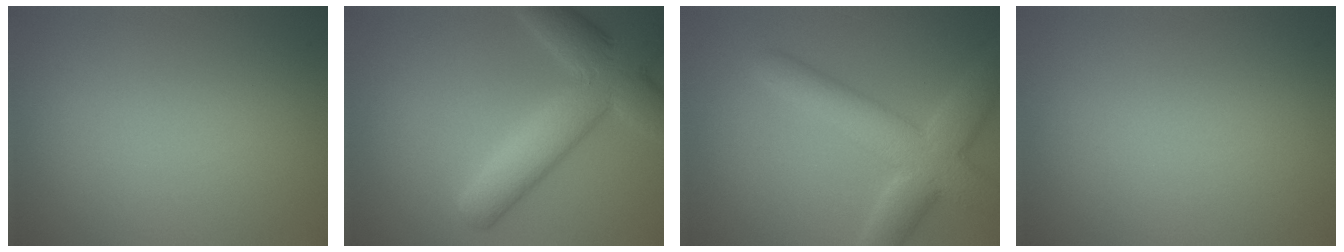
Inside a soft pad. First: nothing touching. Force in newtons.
{"total": 7.3, "press": 7.3, "slide": 0.3}
{"total": 6.7, "press": 6.7, "slide": 0.6}
{"total": 0.0}